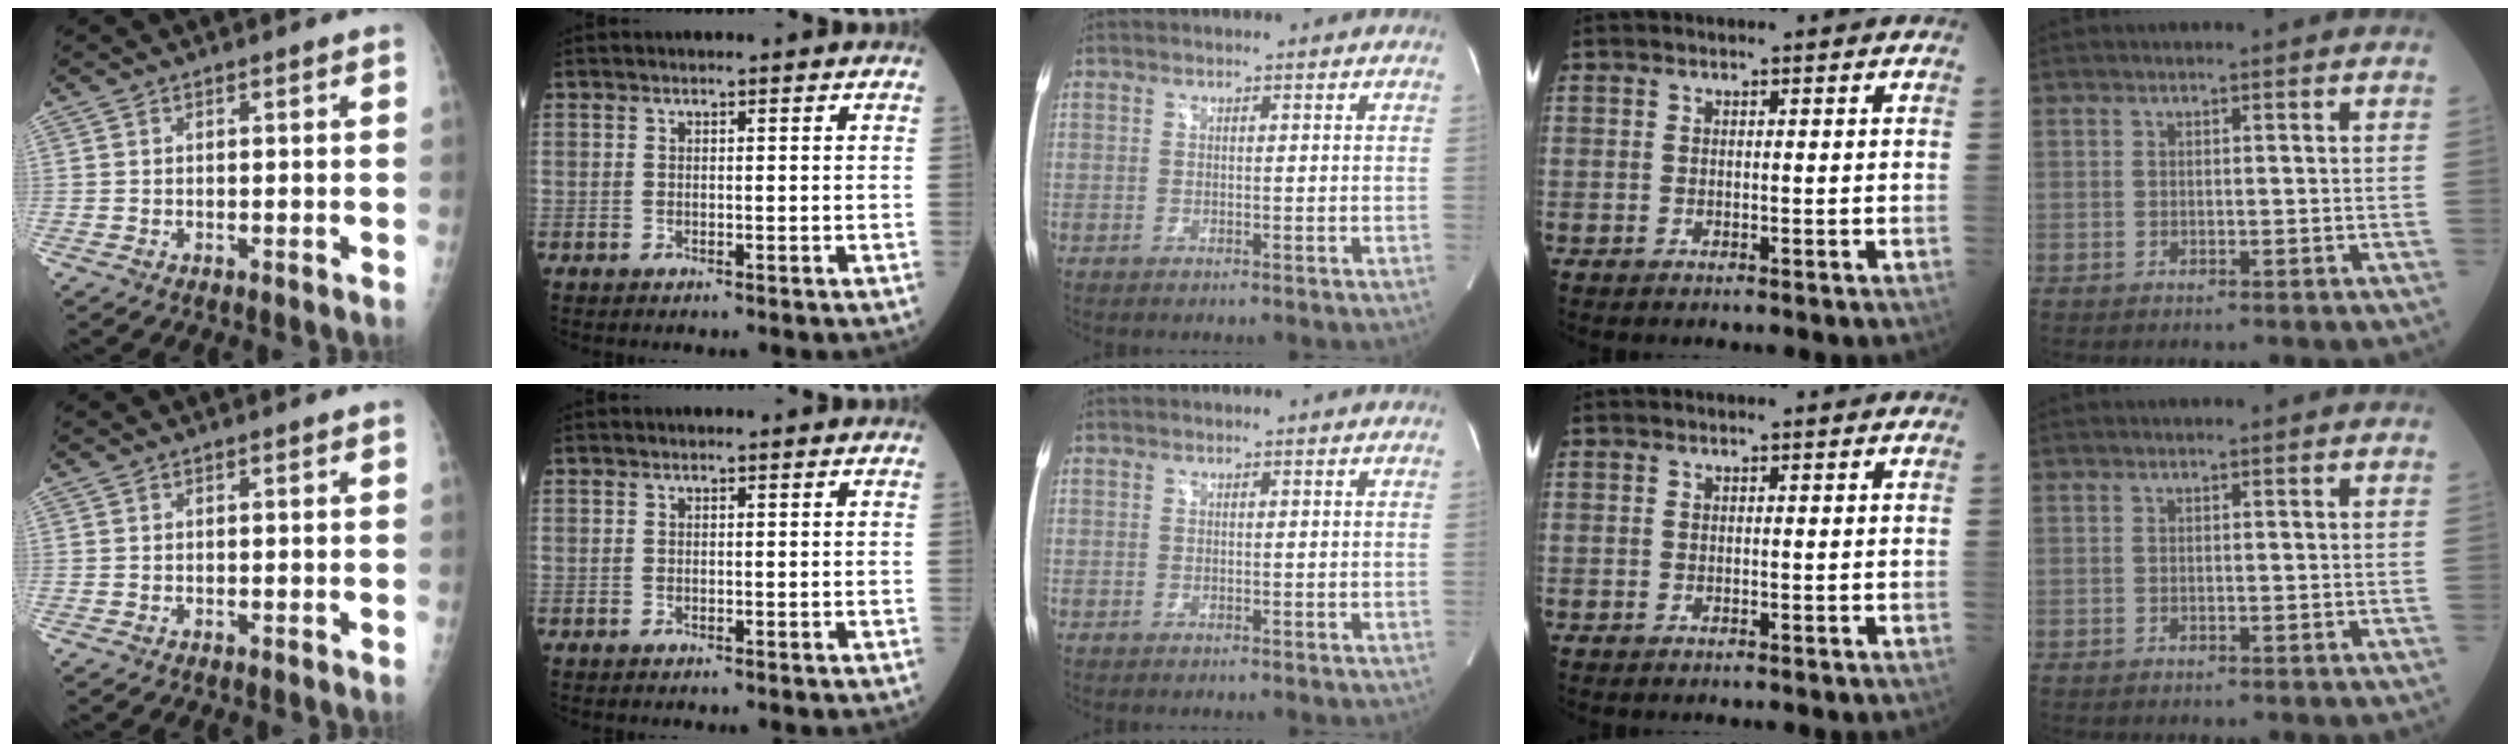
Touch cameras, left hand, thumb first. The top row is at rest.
{}